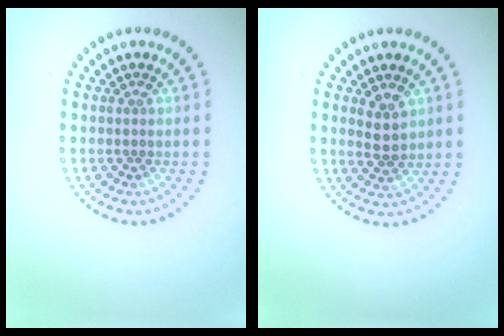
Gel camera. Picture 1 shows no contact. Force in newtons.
{"total": 2.4, "press": 2.2, "slide": 0.8}